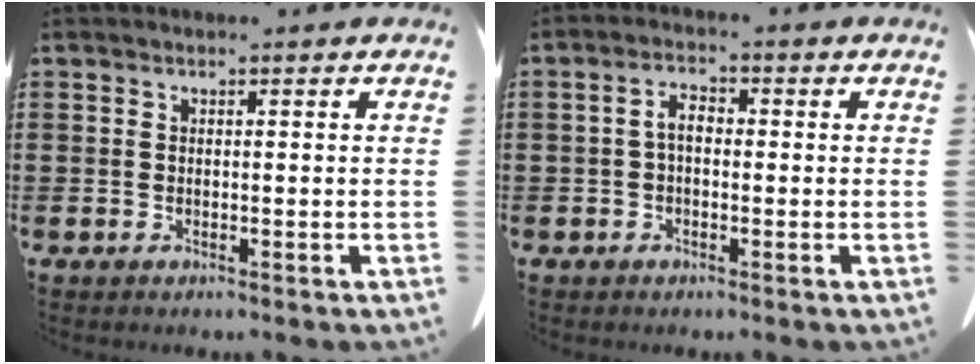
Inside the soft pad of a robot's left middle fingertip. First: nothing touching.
{"total": 3.3, "force": [-0.2, 1.5, 2.9], "torque": [-0.065, 0.004, -0.008]}